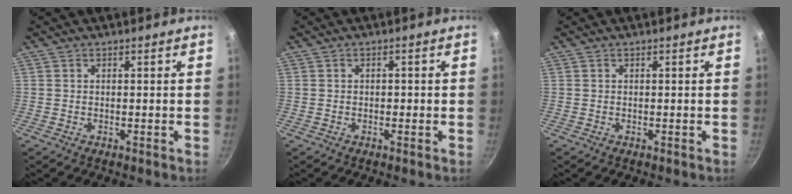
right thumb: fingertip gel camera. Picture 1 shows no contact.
{"total": 0.8, "force": [-0.2, 0.7, 0.5], "torque": [-0.005, 0.003, -0.002]}
{"total": 0.0}